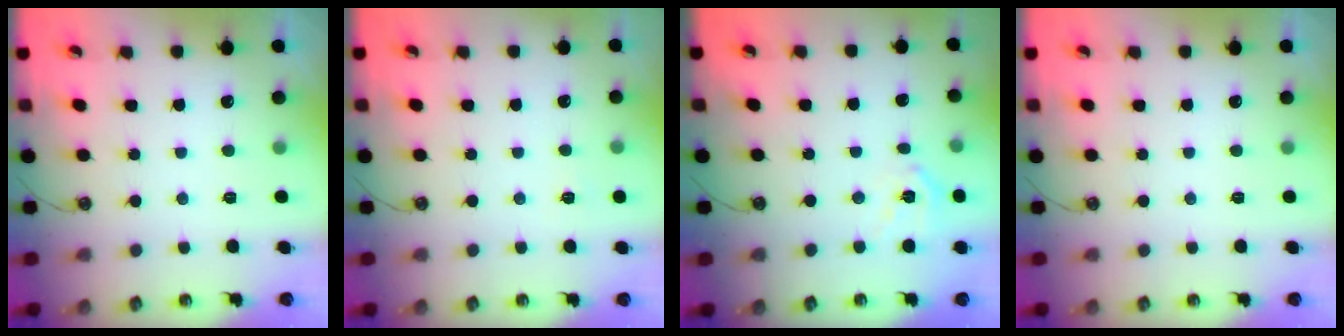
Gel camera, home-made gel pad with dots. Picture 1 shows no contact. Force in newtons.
{"total": 2.6, "press": 2.6, "slide": 0.3}
{"total": 10.2, "press": 10.1, "slide": 1.4}
{"total": 0.0}